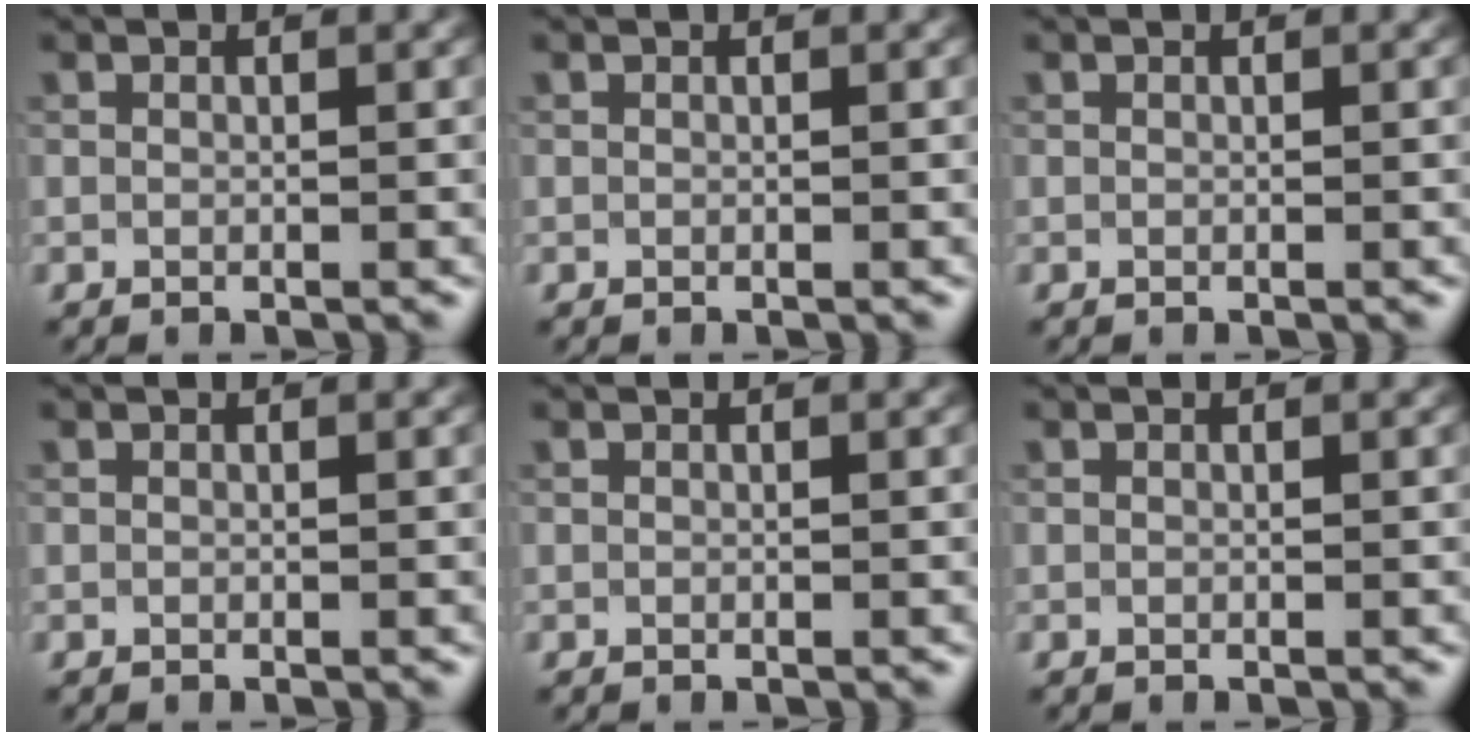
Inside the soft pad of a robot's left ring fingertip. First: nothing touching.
{"total": 0.0}
{"total": 0.0}
{"total": 0.0}
{"total": 0.0}
{"total": 0.0}